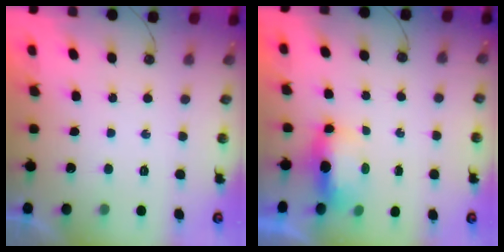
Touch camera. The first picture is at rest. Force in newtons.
{"total": 5.9, "press": 5.8, "slide": 1.2}